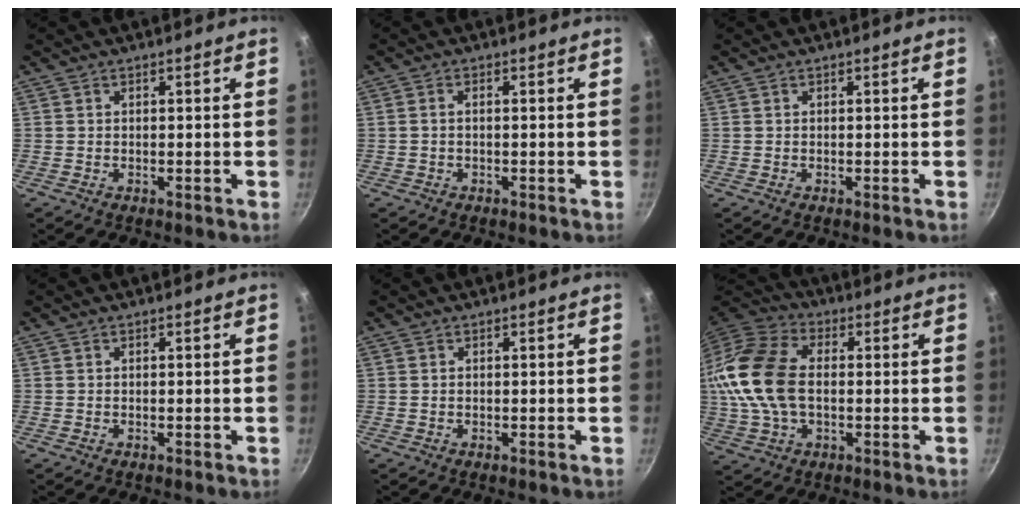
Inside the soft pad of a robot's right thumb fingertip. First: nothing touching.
{"total": 1.0, "force": [-0.3, 0.4, 0.9], "torque": [-0.029, 0.010, -0.006]}
{"total": 0.0}
{"total": 0.0}
{"total": 0.0}
{"total": 17.8, "force": [0.3, 11.4, 13.6], "torque": [-0.266, 0.029, -0.005]}